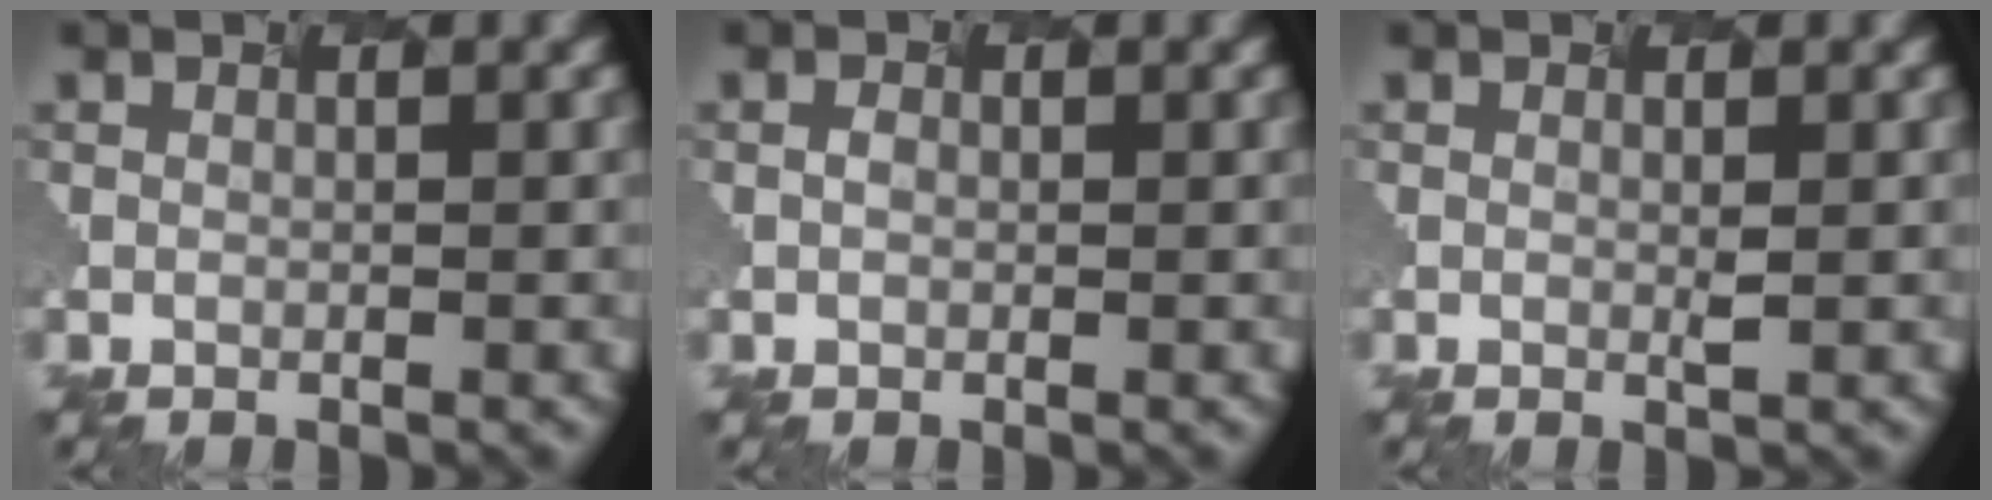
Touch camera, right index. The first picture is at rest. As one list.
[{"total": 1.4, "force": [-0.8, -0.9, -0.8], "torque": [-0.013, -0.008, 0.011]}, {"total": 0.8, "force": [-0.3, -0.8, -0.1], "torque": [-0.022, -0.011, 0.017]}]